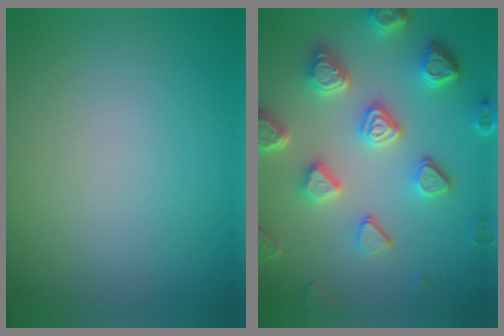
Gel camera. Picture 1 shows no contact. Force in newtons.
{"total": 6.9, "press": 5.4, "slide": 4.2}